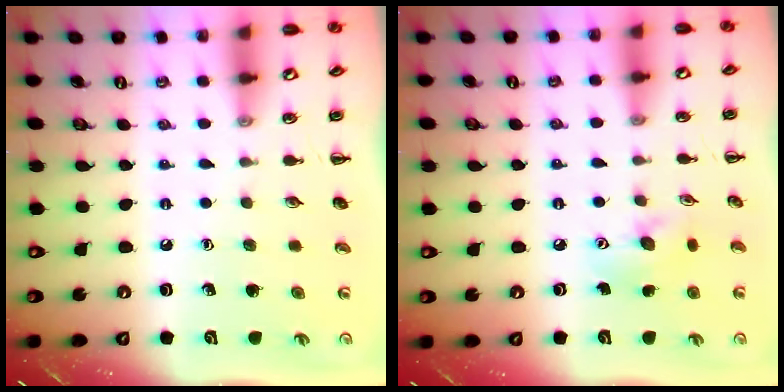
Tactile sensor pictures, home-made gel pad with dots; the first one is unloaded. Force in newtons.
{"total": 8.3, "press": 8.3, "slide": 0.7}